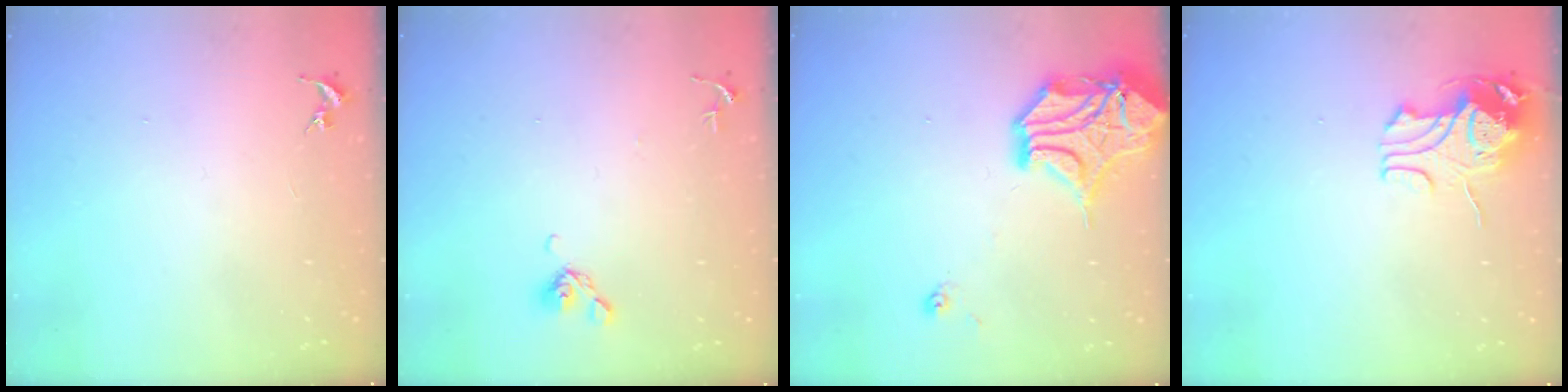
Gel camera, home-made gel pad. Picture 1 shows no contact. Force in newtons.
{"total": 6.1, "press": 5.7, "slide": 2.3}
{"total": 16.4, "press": 16.2, "slide": 2.5}
{"total": 9.4, "press": 9.4, "slide": 1.1}